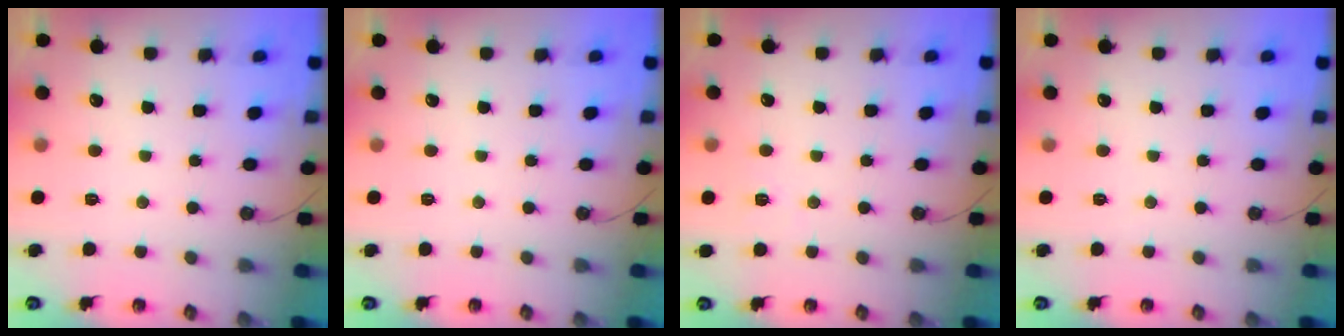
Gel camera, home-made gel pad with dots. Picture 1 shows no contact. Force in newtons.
{"total": 0.0}
{"total": 2.7, "press": 2.5, "slide": 1.0}
{"total": 0.0}